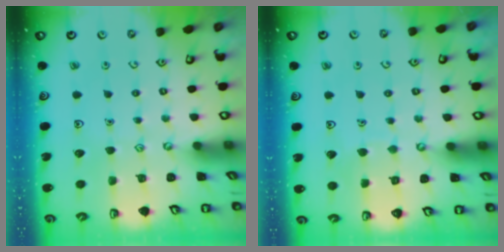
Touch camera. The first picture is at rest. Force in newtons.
{"total": 3.9, "press": 3.9, "slide": 0.4}